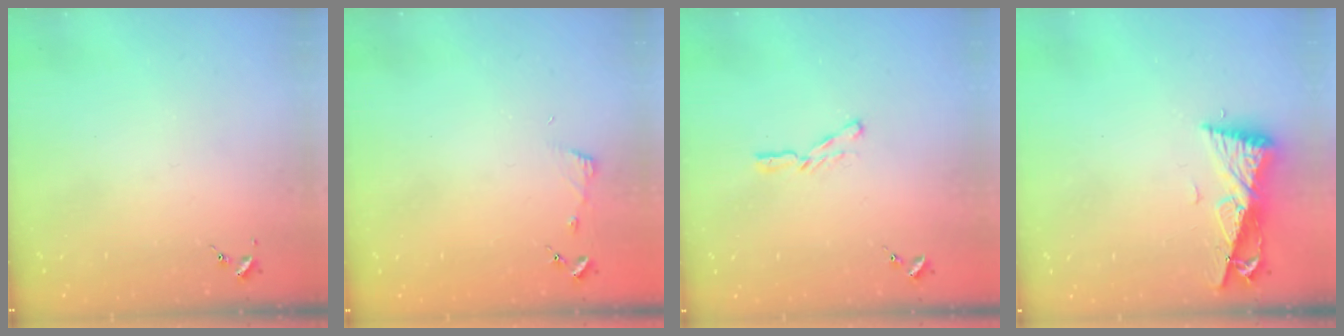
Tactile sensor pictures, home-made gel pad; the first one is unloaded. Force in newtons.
{"total": 2.9, "press": 2.9, "slide": 0.3}
{"total": 4.4, "press": 4.4, "slide": 0.2}
{"total": 9.1, "press": 9.0, "slide": 1.3}